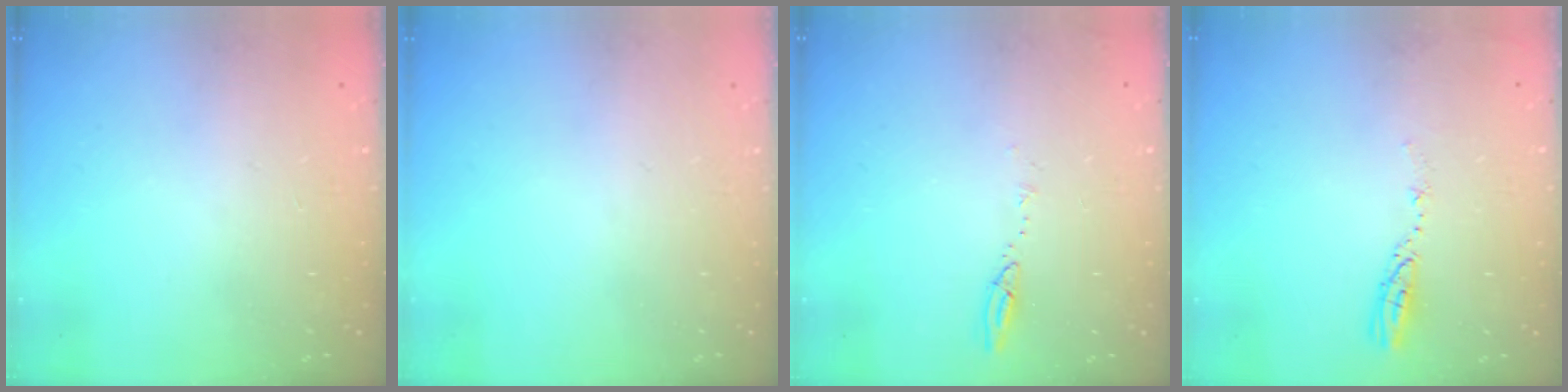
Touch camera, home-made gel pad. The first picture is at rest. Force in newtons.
{"total": 0.0}
{"total": 5.3, "press": 5.2, "slide": 0.5}
{"total": 4.2, "press": 4.2, "slide": 0.4}